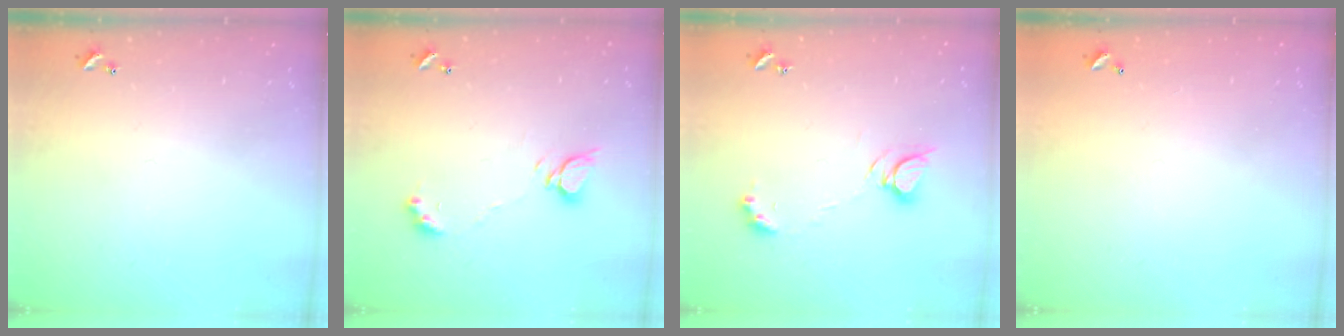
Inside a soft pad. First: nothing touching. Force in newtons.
{"total": 4.9, "press": 4.9, "slide": 0.6}
{"total": 8.4, "press": 8.3, "slide": 0.8}
{"total": 2.8, "press": 2.8, "slide": 0.1}